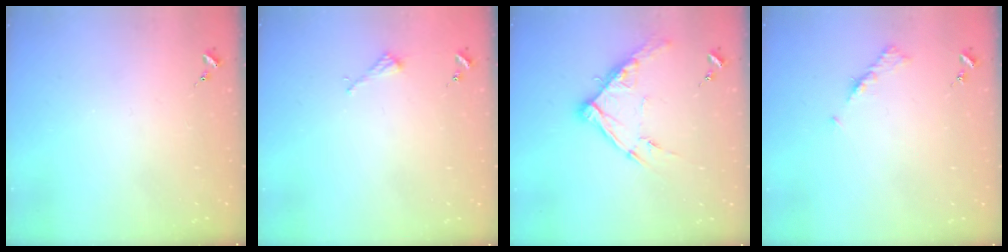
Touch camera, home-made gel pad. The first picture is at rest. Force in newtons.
{"total": 2.2, "press": 2.2, "slide": 0.2}
{"total": 12.4, "press": 12.3, "slide": 1.0}
{"total": 5.3, "press": 5.2, "slide": 0.7}